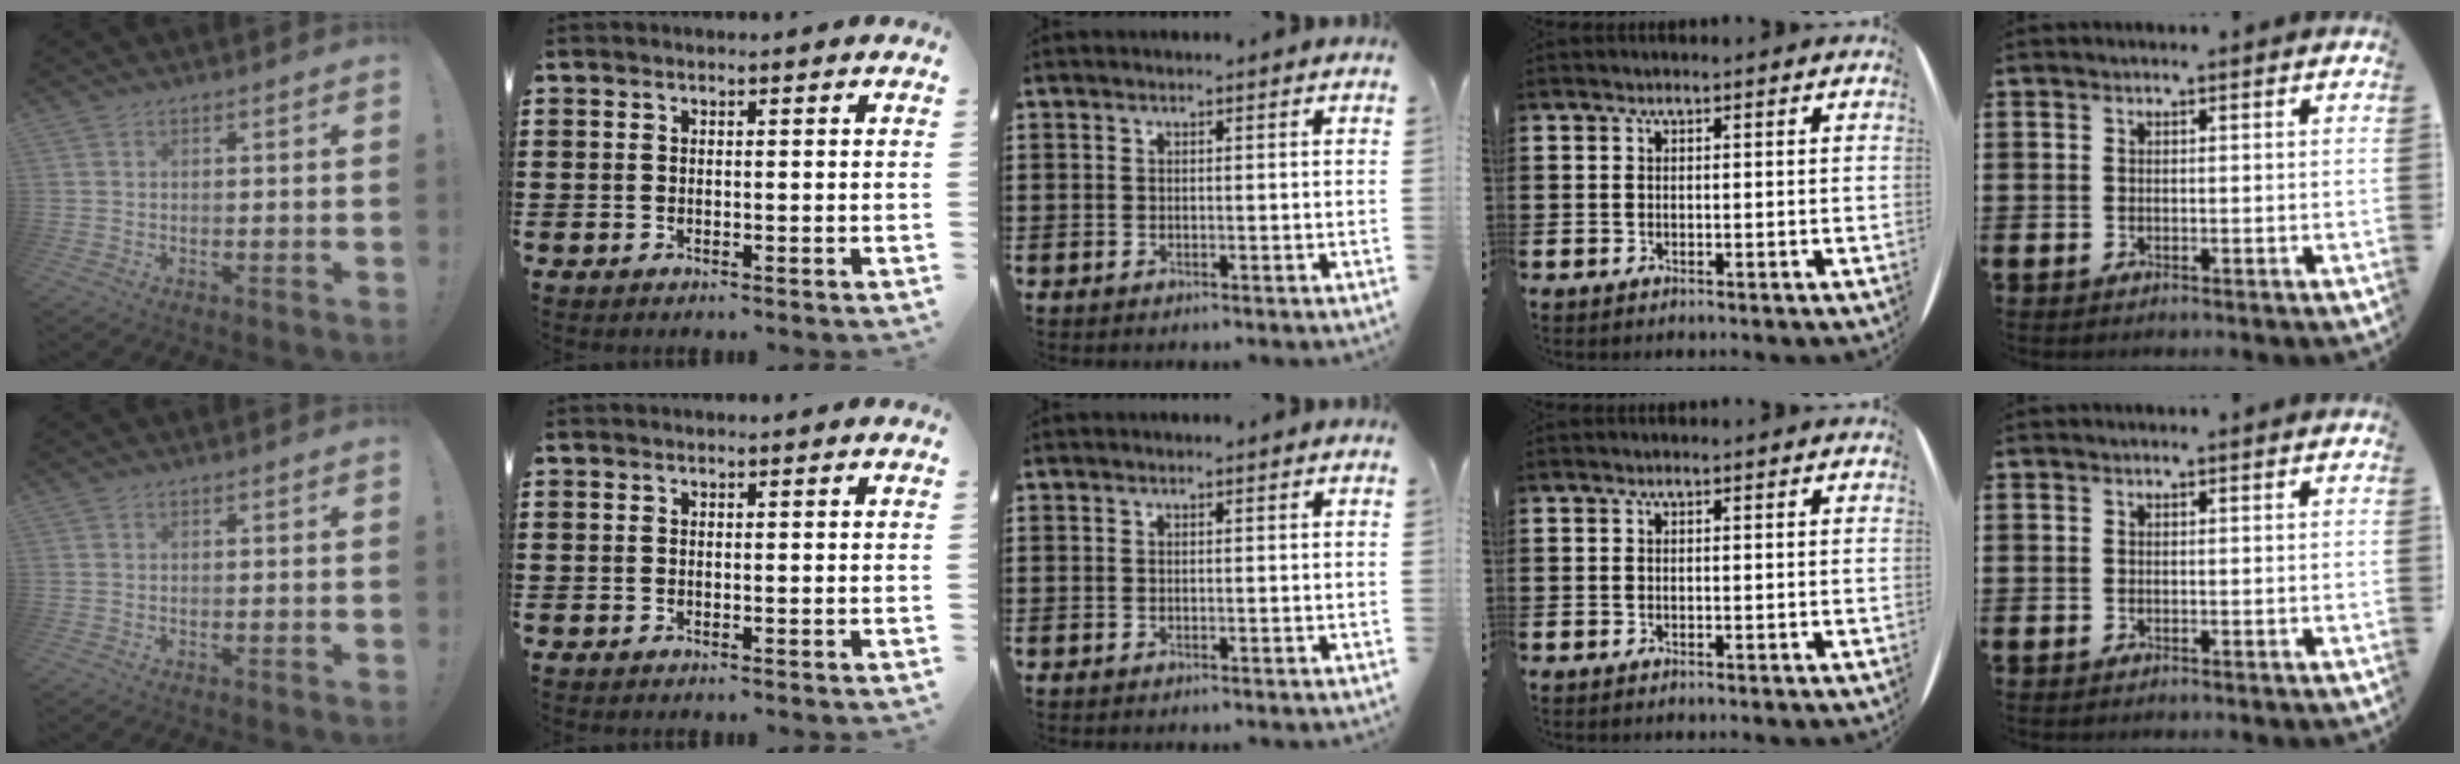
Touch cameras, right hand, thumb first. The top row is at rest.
{}